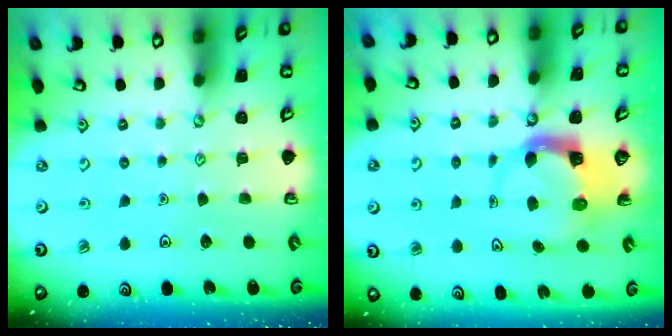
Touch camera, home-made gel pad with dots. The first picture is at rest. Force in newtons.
{"total": 4.0, "press": 3.9, "slide": 0.6}